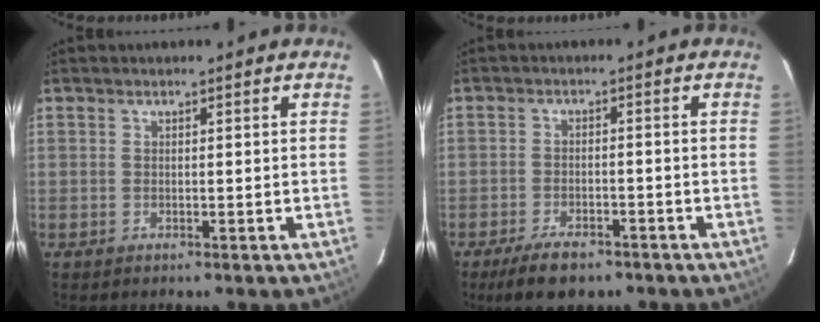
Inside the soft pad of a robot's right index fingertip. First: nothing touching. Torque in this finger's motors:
{"motor_torque": [0.43, -0.47, -0.05, -0.01]}